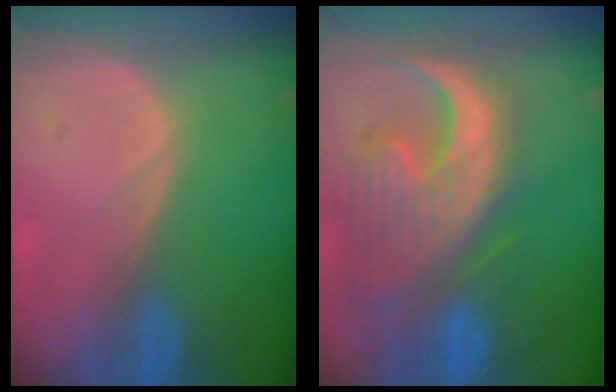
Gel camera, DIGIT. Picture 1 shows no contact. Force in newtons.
{"total": 13.5, "press": 11.4, "slide": 7.2}